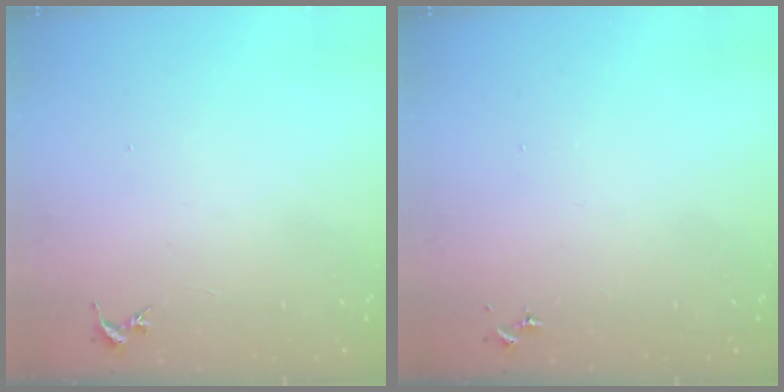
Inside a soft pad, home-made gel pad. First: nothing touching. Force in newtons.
{"total": 0.0}